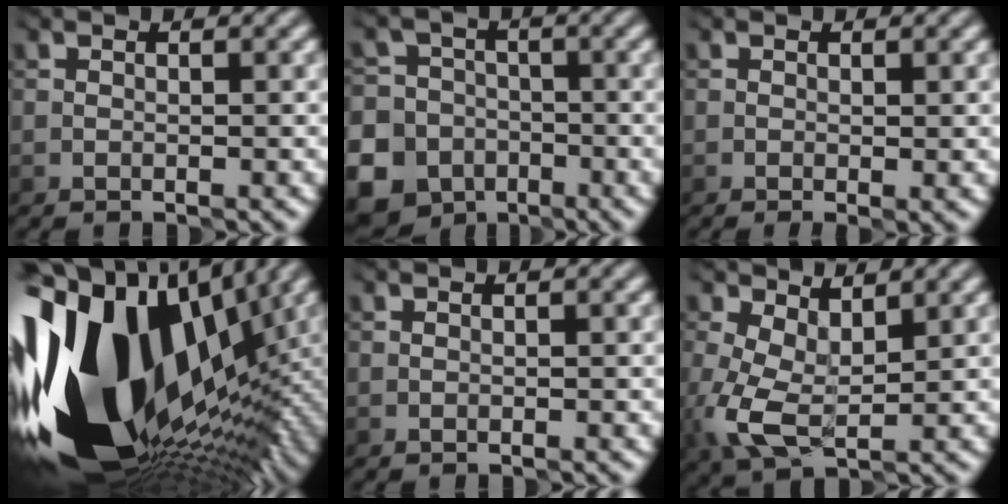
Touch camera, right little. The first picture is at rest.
{"total": 14.2, "force": [-8.0, 11.5, 2.4], "torque": [-0.079, -0.065, -0.133]}
{"total": 1.2, "force": [-0.1, 0.5, 1.1], "torque": [-0.019, -0.004, -0.002]}
{"total": 19.2, "force": [-0.6, 11.7, 15.2], "torque": [-0.315, -0.039, 0.001]}
{"total": 0.0}
{"total": 5.0, "force": [0.8, 3.0, 3.8], "torque": [-0.104, -0.005, 0.018]}